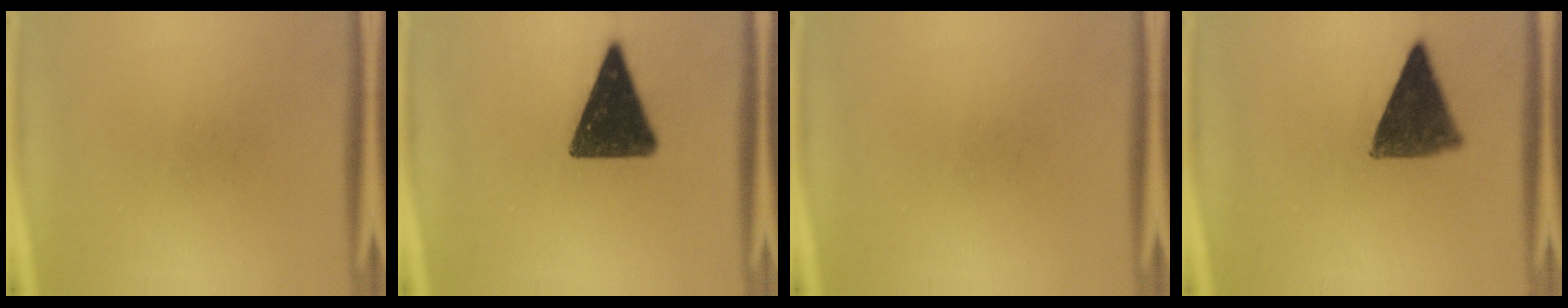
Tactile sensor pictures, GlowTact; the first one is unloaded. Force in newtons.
{"total": 14.3}
{"total": 0.0}
{"total": 10.4}